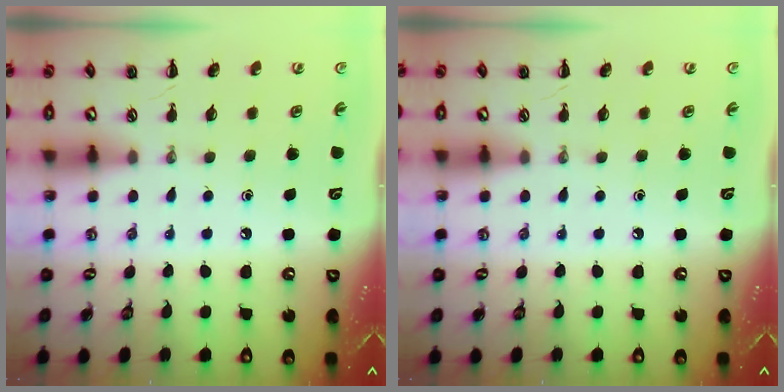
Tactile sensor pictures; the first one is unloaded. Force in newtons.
{"total": 0.0}